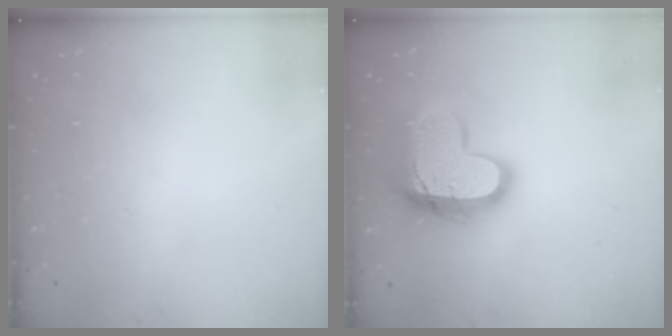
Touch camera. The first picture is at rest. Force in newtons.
{"total": 17.0, "press": 16.9, "slide": 1.1}